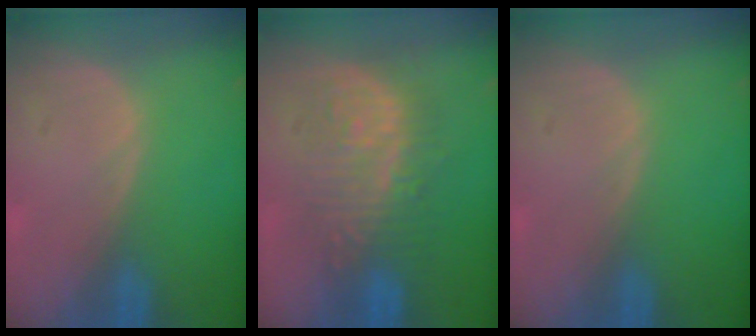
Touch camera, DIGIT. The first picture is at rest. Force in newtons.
{"total": 9.1, "press": 9.0, "slide": 1.6}
{"total": 0.0}